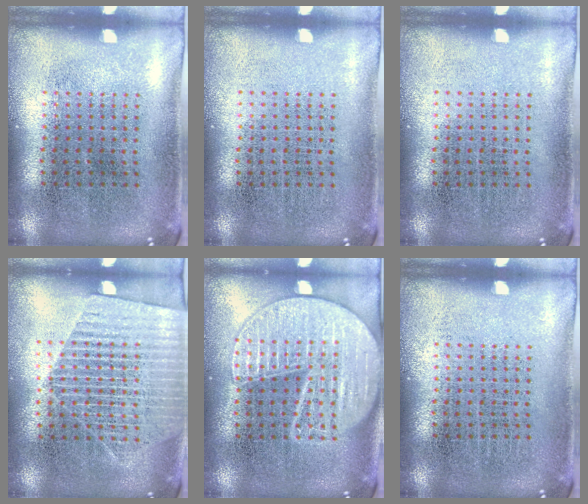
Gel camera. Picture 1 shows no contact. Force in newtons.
{"total": 0.0}
{"total": 0.0}
{"total": 1.7, "press": 1.5, "slide": 0.8}
{"total": 2.7, "press": 2.7, "slide": 0.2}
{"total": 0.0}